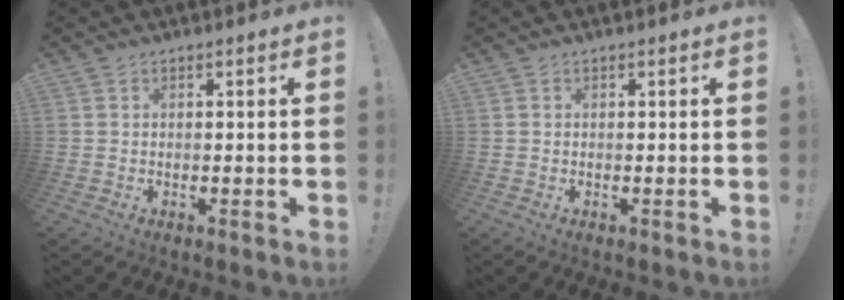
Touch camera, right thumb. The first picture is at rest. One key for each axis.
{"total": 0.0}